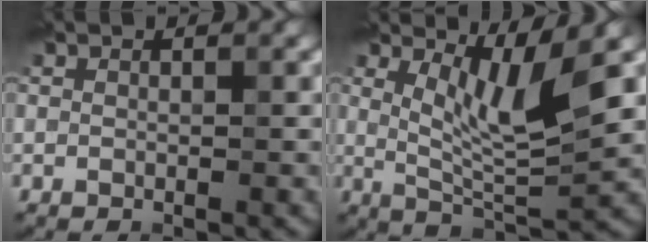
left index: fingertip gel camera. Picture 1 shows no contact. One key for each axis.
{"total": 5.8, "fx": 2.2, "fy": 1.2, "fz": 5.2, "tx": -0.098, "ty": -0.013, "tz": 0.044}